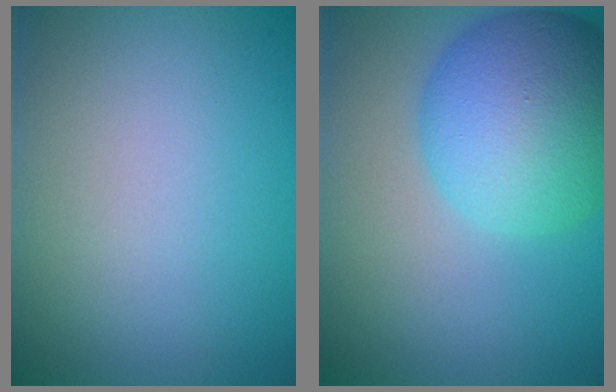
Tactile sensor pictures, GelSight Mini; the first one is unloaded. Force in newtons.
{"total": 9.7, "press": 9.7, "slide": 0.2}